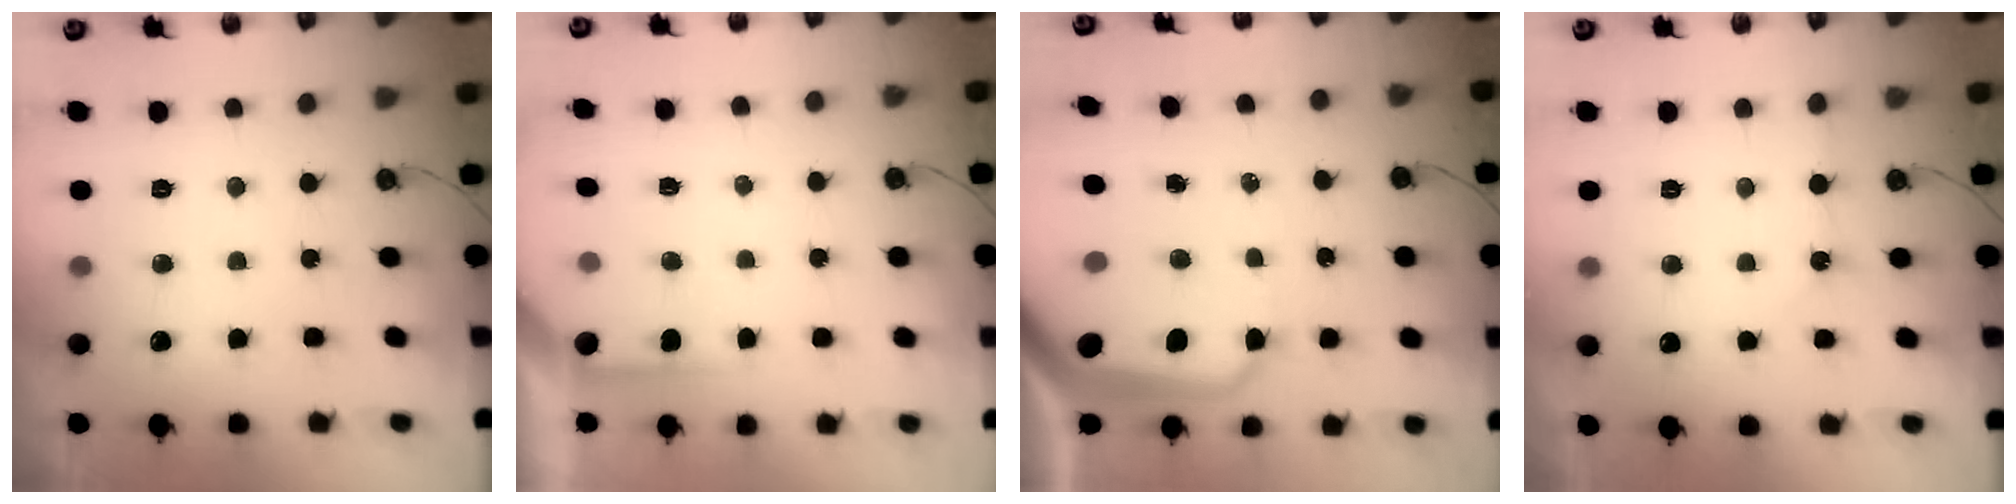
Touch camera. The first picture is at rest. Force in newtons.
{"total": 2.9, "press": 2.8, "slide": 0.4}
{"total": 17.9, "press": 17.8, "slide": 2.6}
{"total": 1.5, "press": 1.5, "slide": 0.3}